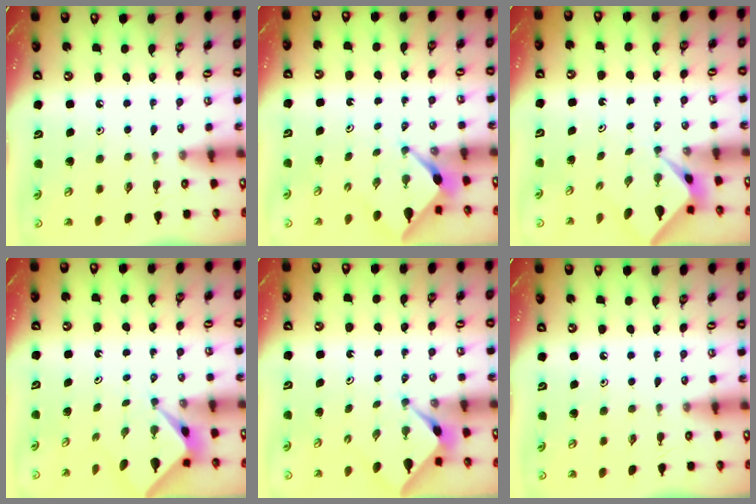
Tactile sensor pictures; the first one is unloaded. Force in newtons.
{"total": 2.6, "press": 2.6, "slide": 0.3}
{"total": 2.2, "press": 2.2, "slide": 0.2}
{"total": 2.2, "press": 2.1, "slide": 0.2}
{"total": 2.3, "press": 2.2, "slide": 0.3}
{"total": 0.0}